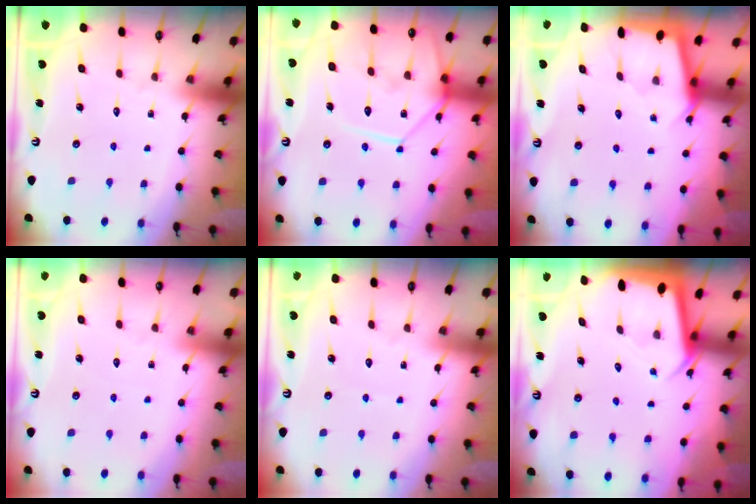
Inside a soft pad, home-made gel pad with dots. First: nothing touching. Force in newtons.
{"total": 13.8, "press": 13.7, "slide": 1.3}
{"total": 3.5, "press": 3.5, "slide": 0.4}
{"total": 1.8, "press": 1.8, "slide": 0.3}
{"total": 2.3, "press": 2.3, "slide": 0.3}
{"total": 2.4, "press": 2.4, "slide": 0.1}